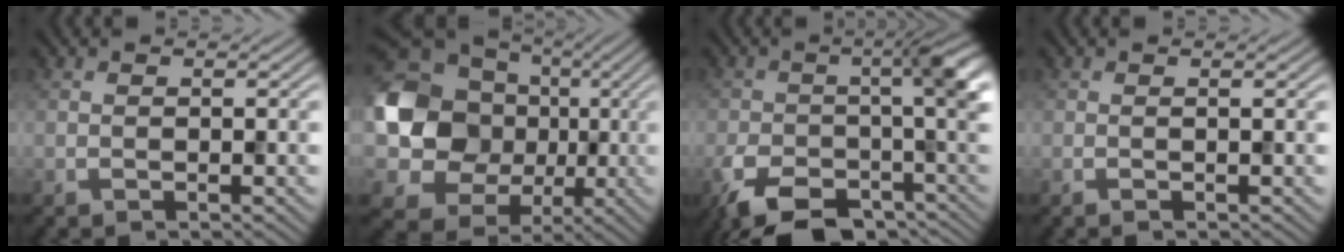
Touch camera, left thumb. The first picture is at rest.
{"total": 18.3, "force": [1.7, 16.3, 8.1], "torque": [-0.202, -0.009, 0.019]}
{"total": 11.5, "force": [-5.7, 4.6, 8.9], "torque": [-0.146, -0.033, -0.093]}
{"total": 1.1, "force": [0.0, 0.0, 1.1], "torque": [-0.017, 0.004, -0.004]}